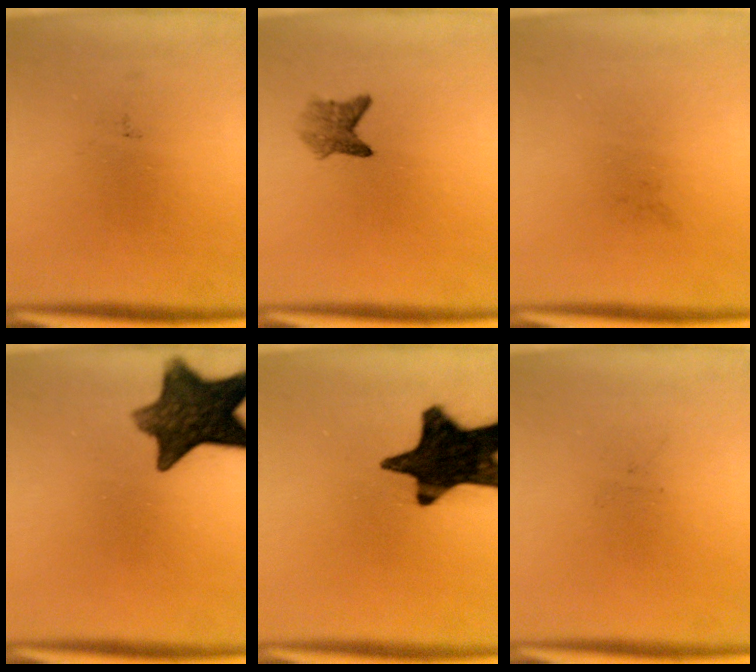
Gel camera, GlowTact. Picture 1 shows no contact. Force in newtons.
{"total": 2.7}
{"total": 0.0}
{"total": 12.1}
{"total": 19.2}
{"total": 0.0}